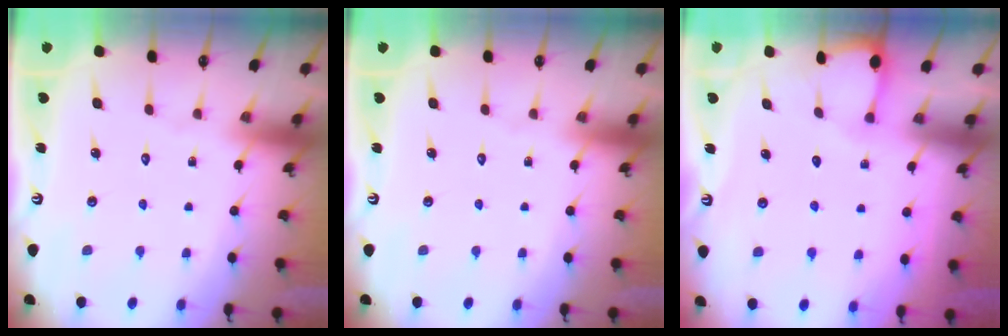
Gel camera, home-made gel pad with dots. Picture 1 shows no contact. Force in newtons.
{"total": 0.0}
{"total": 2.7, "press": 2.7, "slide": 0.3}